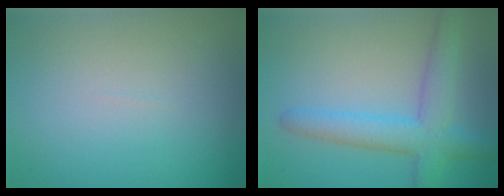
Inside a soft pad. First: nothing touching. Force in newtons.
{"total": 4.9, "press": 4.9, "slide": 0.3}